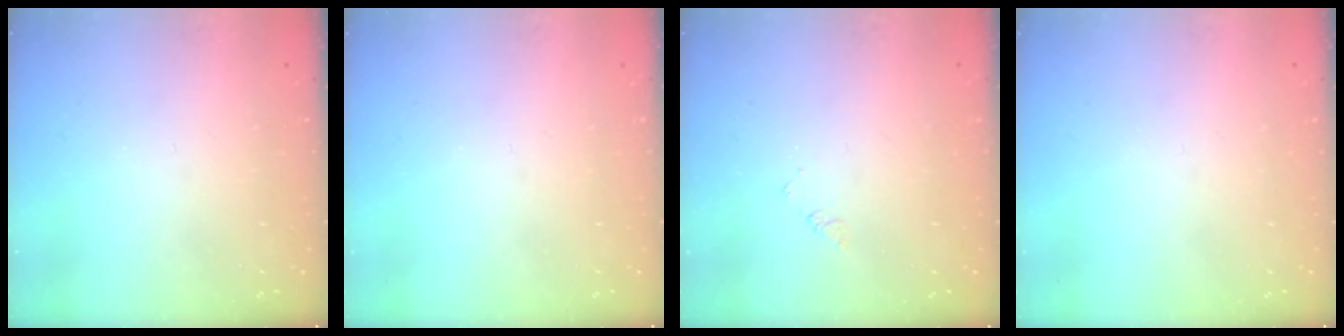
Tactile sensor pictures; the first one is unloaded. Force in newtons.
{"total": 0.0}
{"total": 1.7, "press": 1.6, "slide": 0.3}
{"total": 0.0}